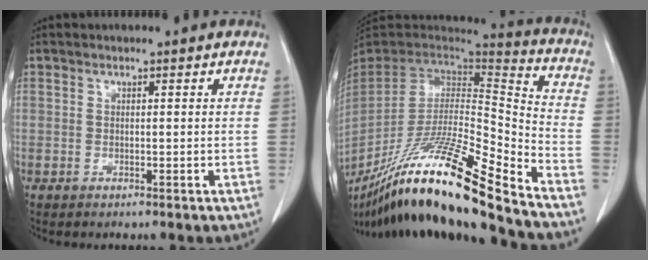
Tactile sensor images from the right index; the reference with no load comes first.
{"total": 26.4, "force": [-20.0, -0.1, 17.2], "torque": [-0.291, -0.046, -0.361]}